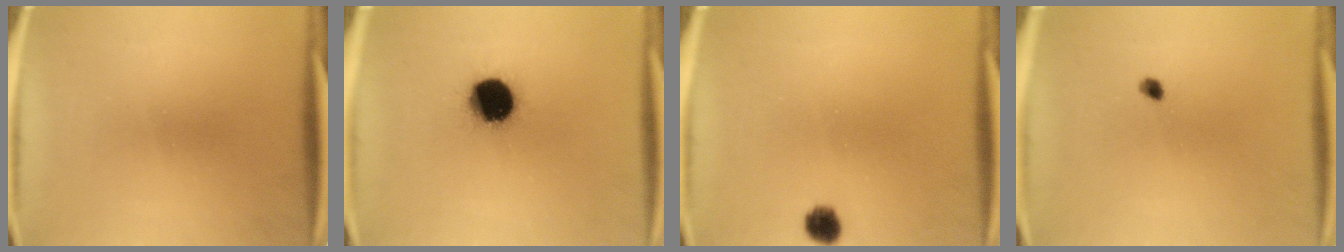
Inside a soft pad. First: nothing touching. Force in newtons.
{"total": 14.2}
{"total": 3.3}
{"total": 1.2}